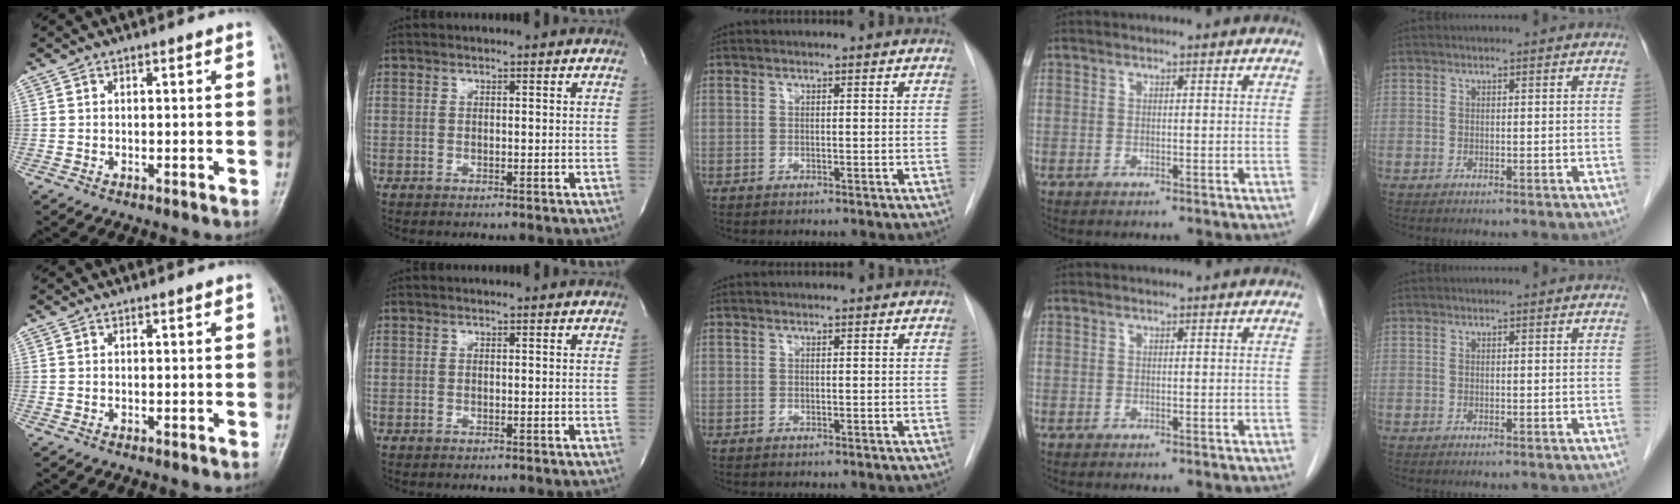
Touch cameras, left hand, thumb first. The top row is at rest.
{}